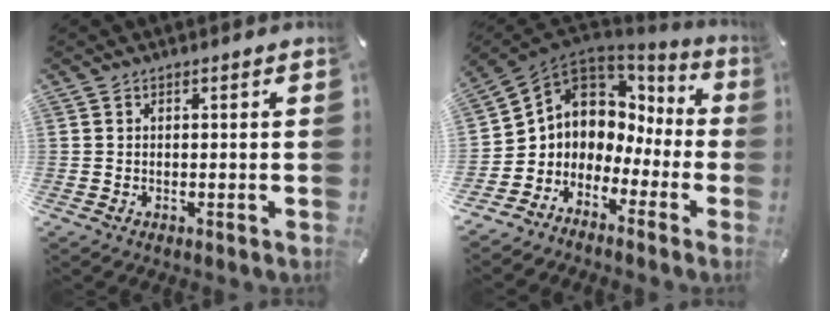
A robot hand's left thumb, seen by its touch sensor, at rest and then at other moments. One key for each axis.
{"total": 5.5, "fx": 1.5, "fy": 5.2, "fz": -0.1, "tx": -0.034, "ty": -0.039, "tz": 0.029}